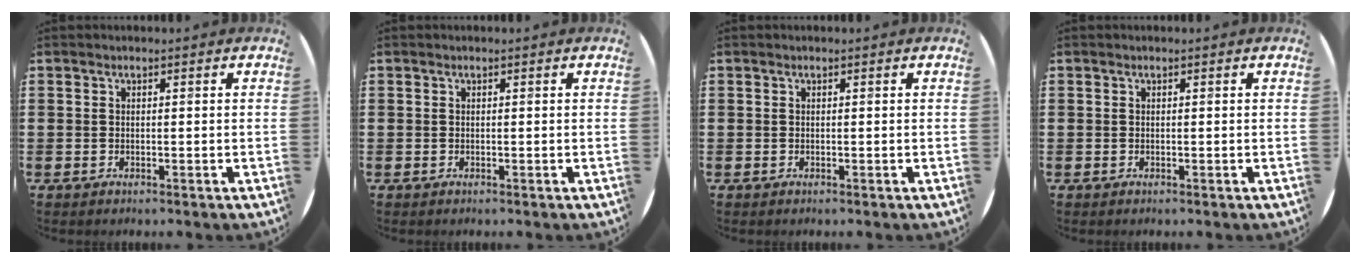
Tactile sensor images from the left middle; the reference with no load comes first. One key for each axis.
{"total": 0.0}
{"total": 0.0}
{"total": 0.0}